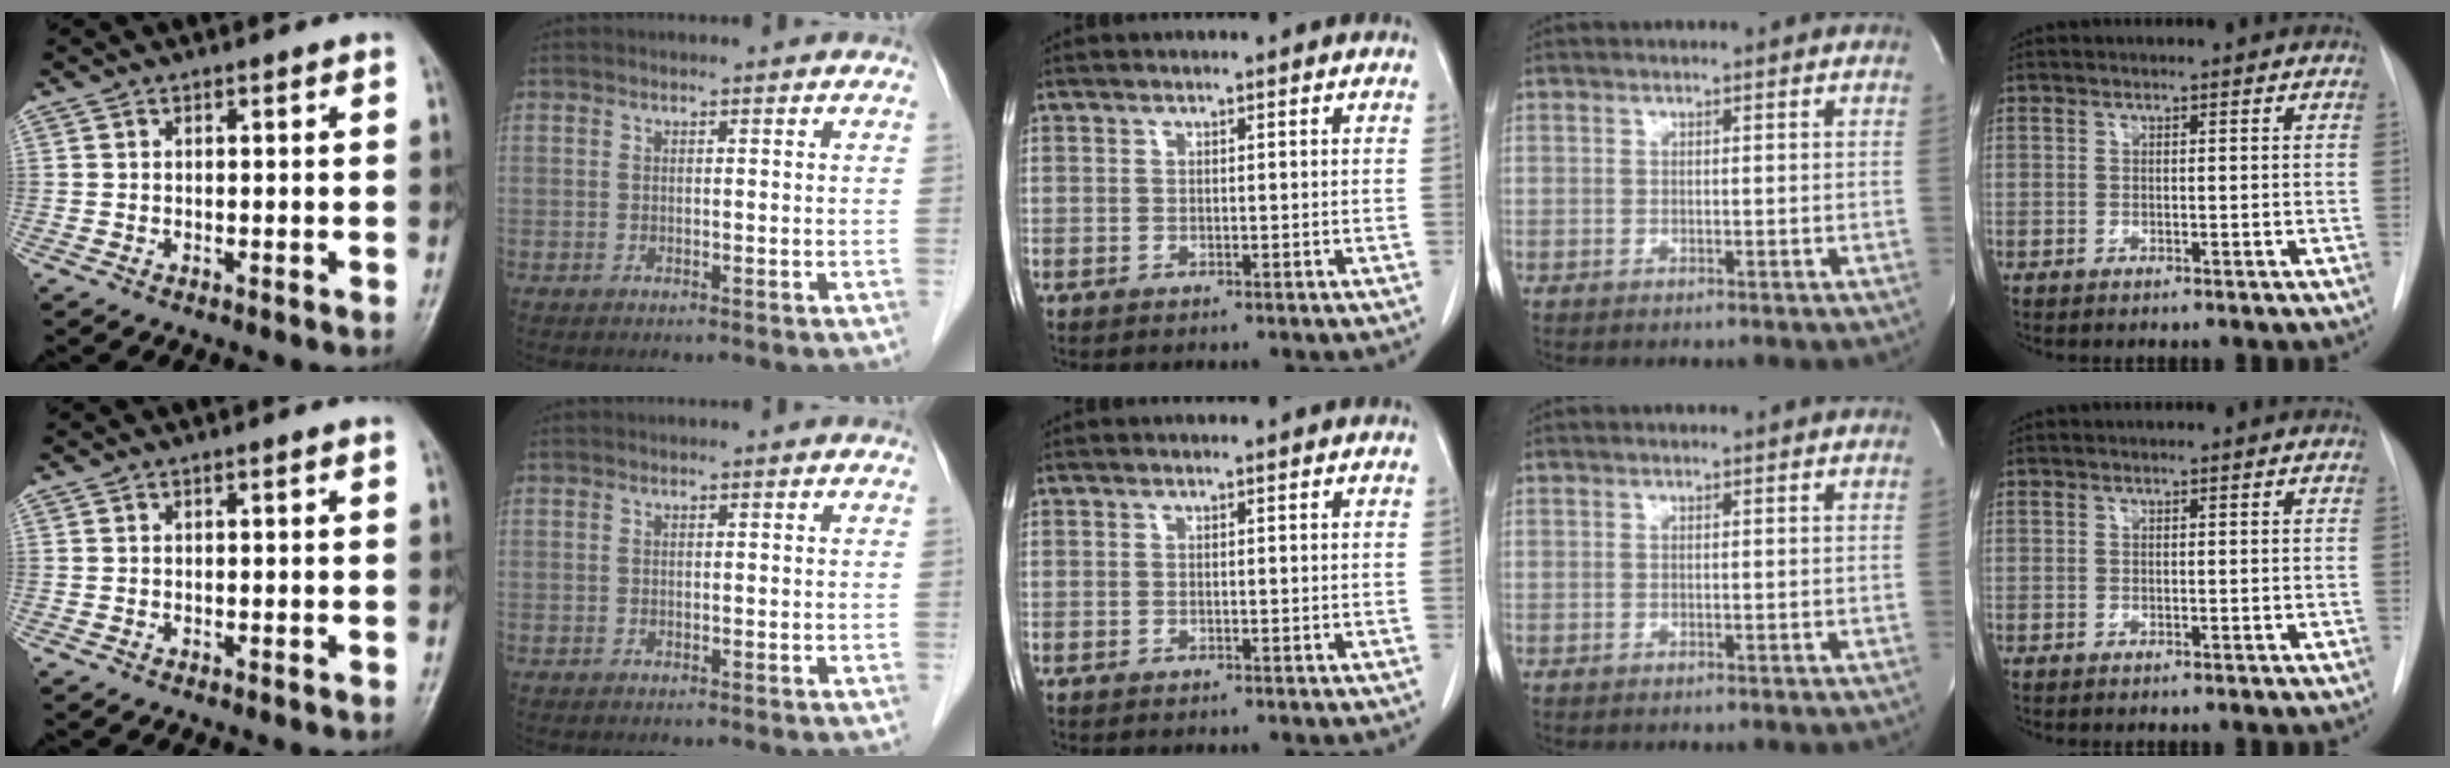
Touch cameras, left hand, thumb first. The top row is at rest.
{}